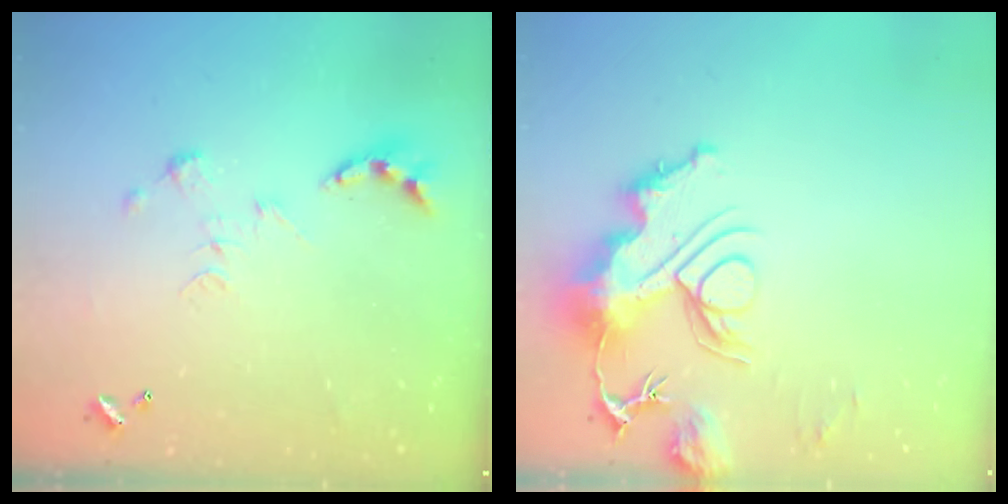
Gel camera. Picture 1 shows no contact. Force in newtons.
{"total": 13.9, "press": 13.8, "slide": 1.5}